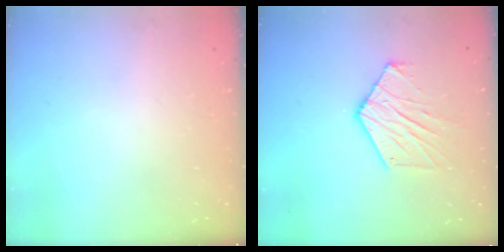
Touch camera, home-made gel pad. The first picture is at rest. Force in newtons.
{"total": 11.4, "press": 11.3, "slide": 0.9}